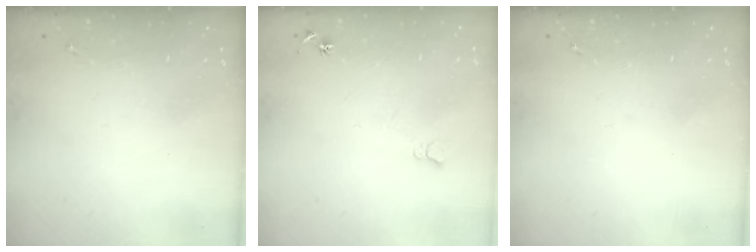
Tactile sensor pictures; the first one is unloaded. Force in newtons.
{"total": 6.2, "press": 6.1, "slide": 0.8}
{"total": 0.0}